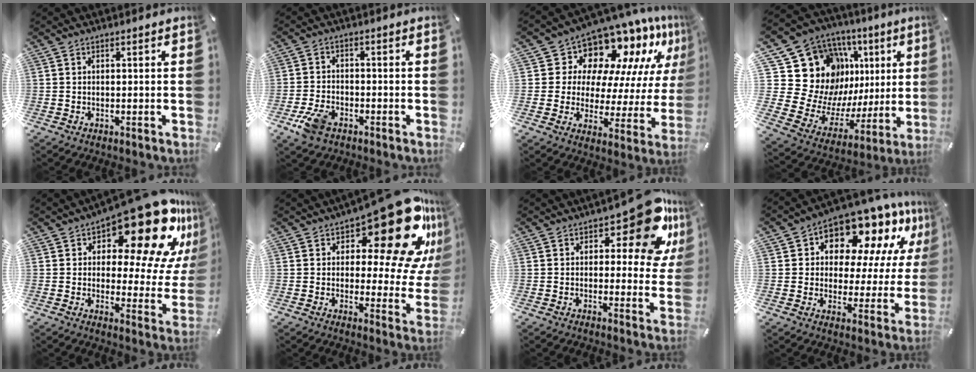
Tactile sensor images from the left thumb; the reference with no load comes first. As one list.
[{"total": 6.0, "force": [-3.5, 3.7, 3.2], "torque": [-0.074, 0.015, -0.066]}, {"total": 12.7, "force": [10.3, 6.8, 3.0], "torque": [-0.052, -0.113, 0.172]}, {"total": 20.7, "force": [9.2, 16.2, 8.9], "torque": [-0.131, -0.099, 0.206]}, {"total": 22.4, "force": [14.0, 8.9, 15.0], "torque": [-0.197, -0.109, 0.228]}, {"total": 25.5, "force": [14.2, 10.2, 18.6], "torque": [-0.227, -0.103, 0.232]}, {"total": 16.7, "force": [8.8, 7.1, 12.3], "torque": [-0.142, -0.063, 0.142]}, {"total": 13.8, "force": [9.5, 7.8, 6.3], "torque": [-0.100, -0.076, 0.164]}]